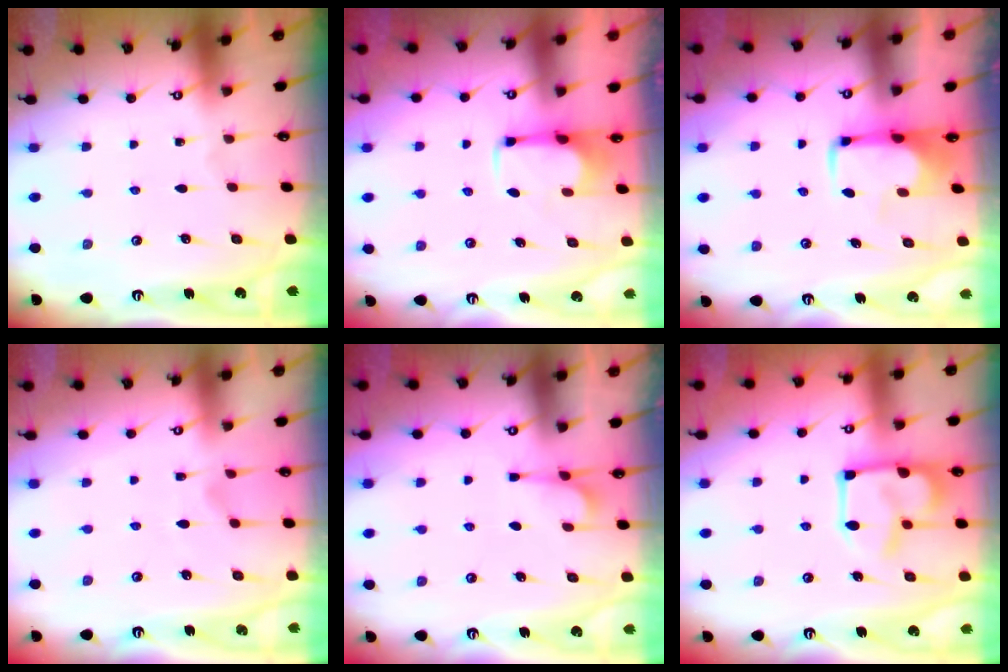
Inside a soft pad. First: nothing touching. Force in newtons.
{"total": 2.7, "press": 2.5, "slide": 0.9}
{"total": 1.7, "press": 1.6, "slide": 0.4}
{"total": 1.2, "press": 0.5, "slide": 1.1}
{"total": 2.4, "press": 2.2, "slide": 1.0}
{"total": 13.6, "press": 13.5, "slide": 1.1}